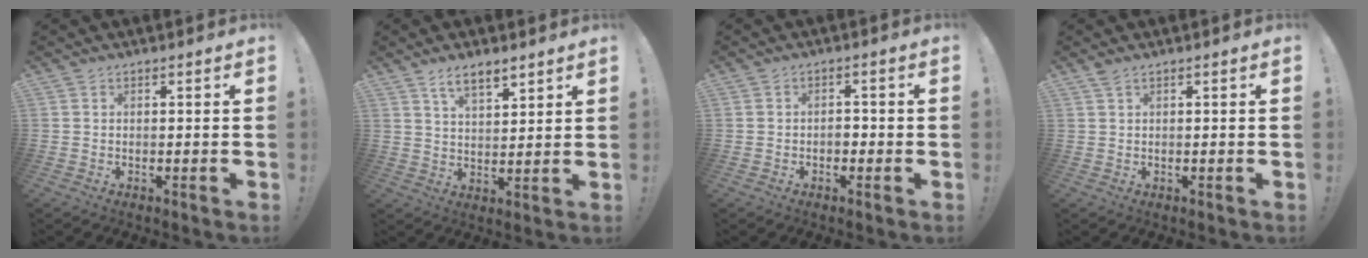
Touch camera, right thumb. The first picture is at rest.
{"total": 7.0, "force": [5.1, 2.5, 4.0], "torque": [-0.064, -0.026, 0.091]}
{"total": 2.1, "force": [-0.9, 1.6, 1.0], "torque": [-0.016, 0.003, -0.018]}
{"total": 1.3, "force": [1.0, 0.2, 0.8], "torque": [-0.010, -0.003, 0.017]}